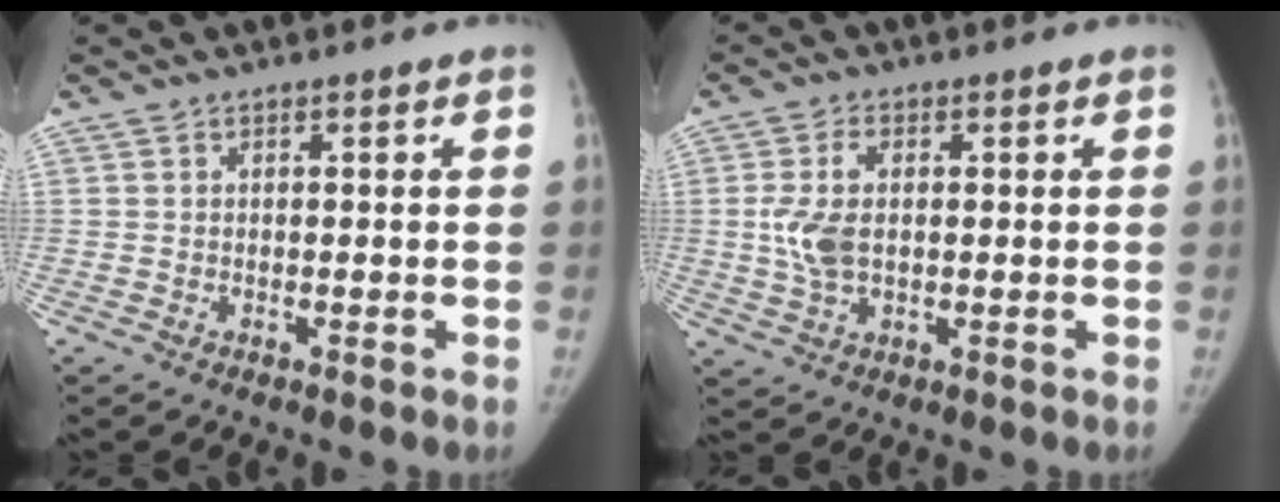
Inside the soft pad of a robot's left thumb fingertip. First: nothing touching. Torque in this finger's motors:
{"motor_torque": [0.79, 0.77, 0.84, -0.38, 0.22]}